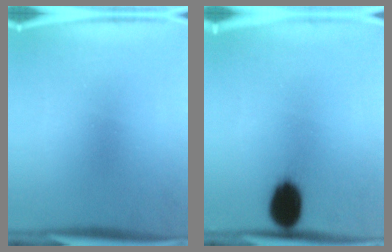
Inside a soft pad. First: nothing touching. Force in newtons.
{"total": 11.1}